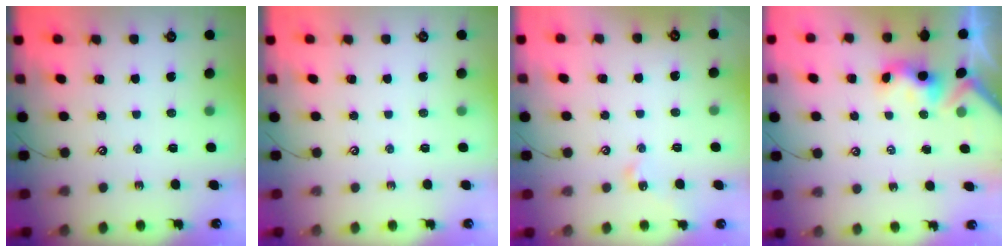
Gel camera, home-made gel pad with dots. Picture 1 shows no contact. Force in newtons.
{"total": 0.0}
{"total": 1.5, "press": 1.4, "slide": 0.4}
{"total": 3.0, "press": 2.9, "slide": 0.6}